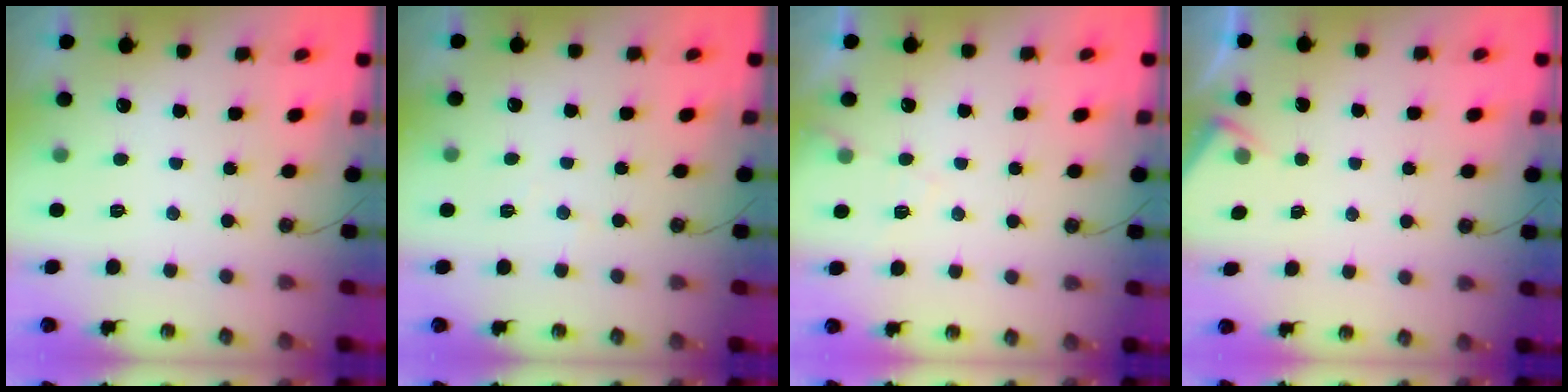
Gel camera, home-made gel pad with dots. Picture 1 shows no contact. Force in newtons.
{"total": 2.1, "press": 2.1, "slide": 0.4}
{"total": 5.9, "press": 5.8, "slide": 0.8}
{"total": 2.7, "press": 2.6, "slide": 0.5}